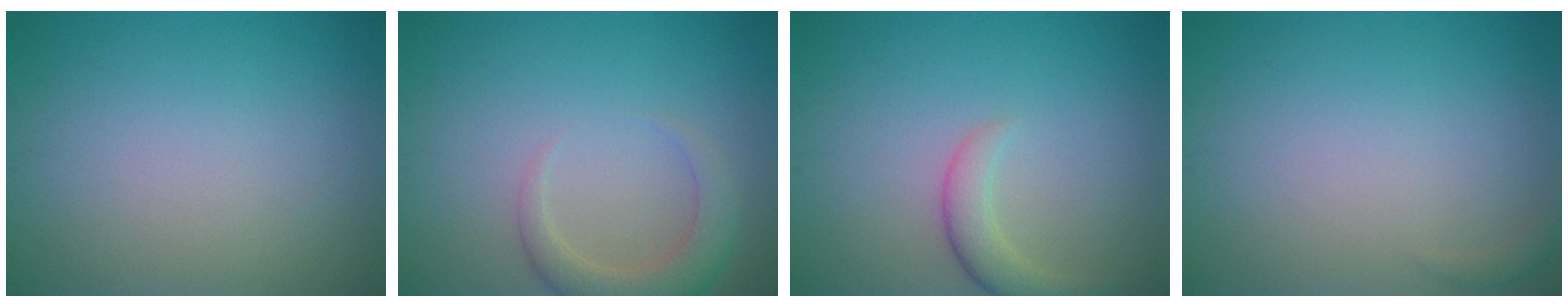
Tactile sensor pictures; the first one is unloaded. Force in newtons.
{"total": 3.4, "press": 3.4, "slide": 0.3}
{"total": 2.6, "press": 2.6, "slide": 0.3}
{"total": 0.7, "press": 0.7, "slide": 0.1}